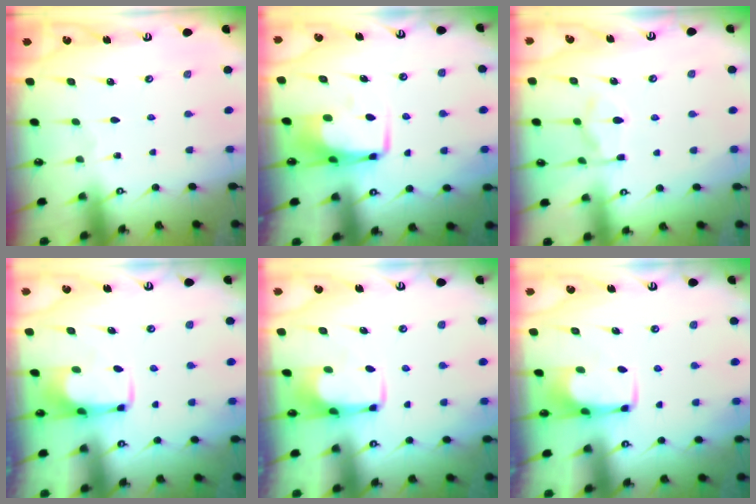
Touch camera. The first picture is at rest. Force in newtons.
{"total": 7.1, "press": 7.0, "slide": 1.4}
{"total": 9.3, "press": 9.2, "slide": 1.4}
{"total": 2.1, "press": 2.1, "slide": 0.4}
{"total": 2.1, "press": 2.1, "slide": 0.4}
{"total": 1.5, "press": 1.5, "slide": 0.4}